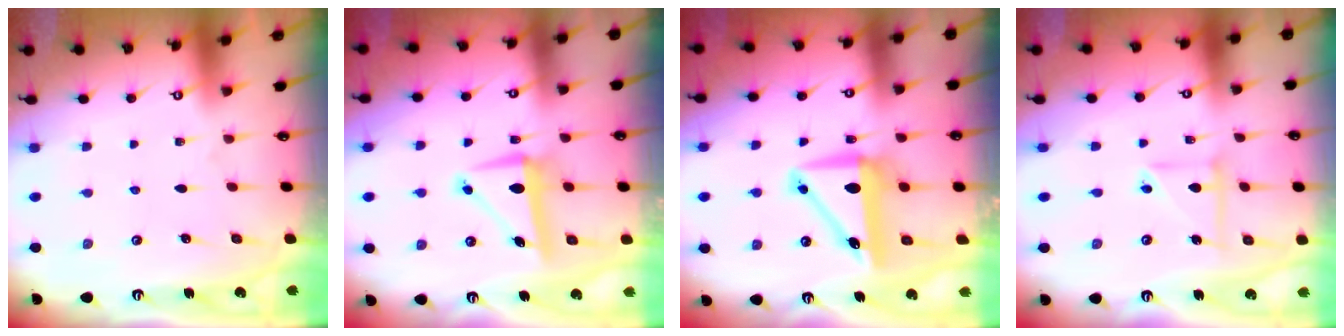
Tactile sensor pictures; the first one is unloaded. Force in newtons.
{"total": 7.6, "press": 7.4, "slide": 1.5}
{"total": 9.4, "press": 9.2, "slide": 1.9}
{"total": 6.7, "press": 6.7, "slide": 0.4}